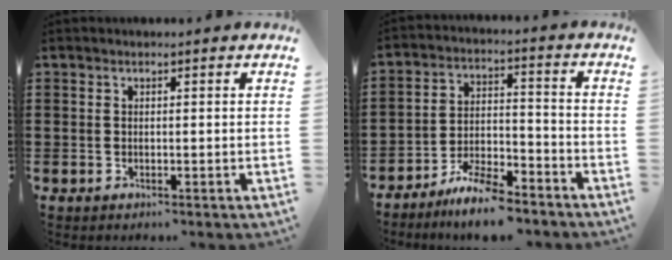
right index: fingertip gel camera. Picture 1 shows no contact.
{"total": 7.6, "force": [-7.1, 0.9, 2.6], "torque": [-0.049, 0.013, -0.134]}